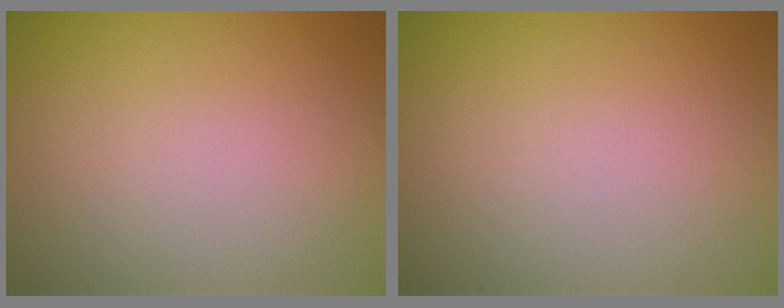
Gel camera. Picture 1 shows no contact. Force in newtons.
{"total": 0.0}